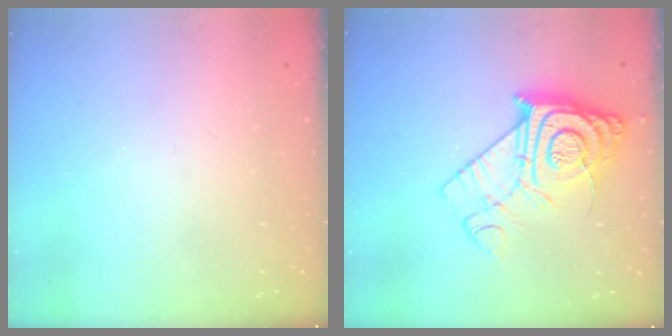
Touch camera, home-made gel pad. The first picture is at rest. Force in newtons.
{"total": 14.9, "press": 14.8, "slide": 1.0}